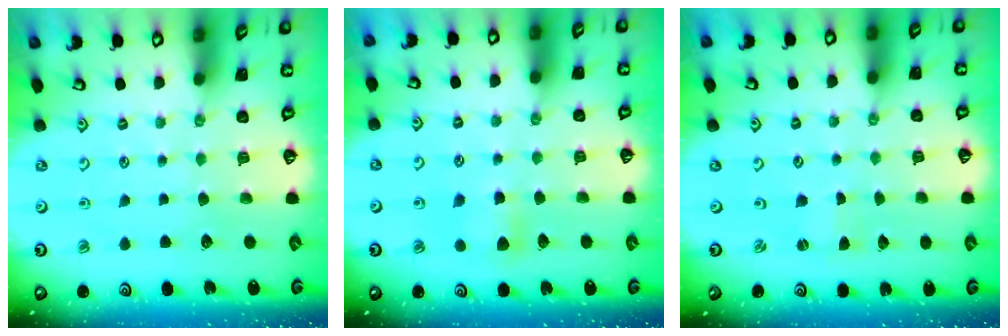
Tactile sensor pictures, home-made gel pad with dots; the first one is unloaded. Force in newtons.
{"total": 5.5, "press": 5.5, "slide": 0.7}
{"total": 0.0}